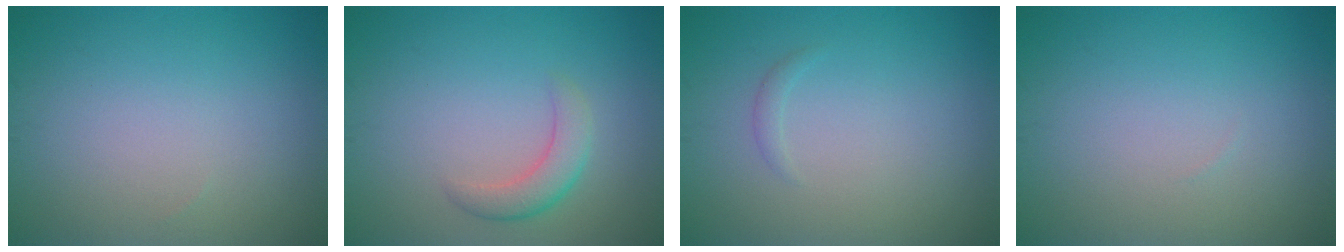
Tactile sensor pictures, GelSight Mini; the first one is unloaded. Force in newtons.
{"total": 2.5, "press": 2.5, "slide": 0.0}
{"total": 0.6, "press": 0.6, "slide": 0.1}
{"total": 0.0}